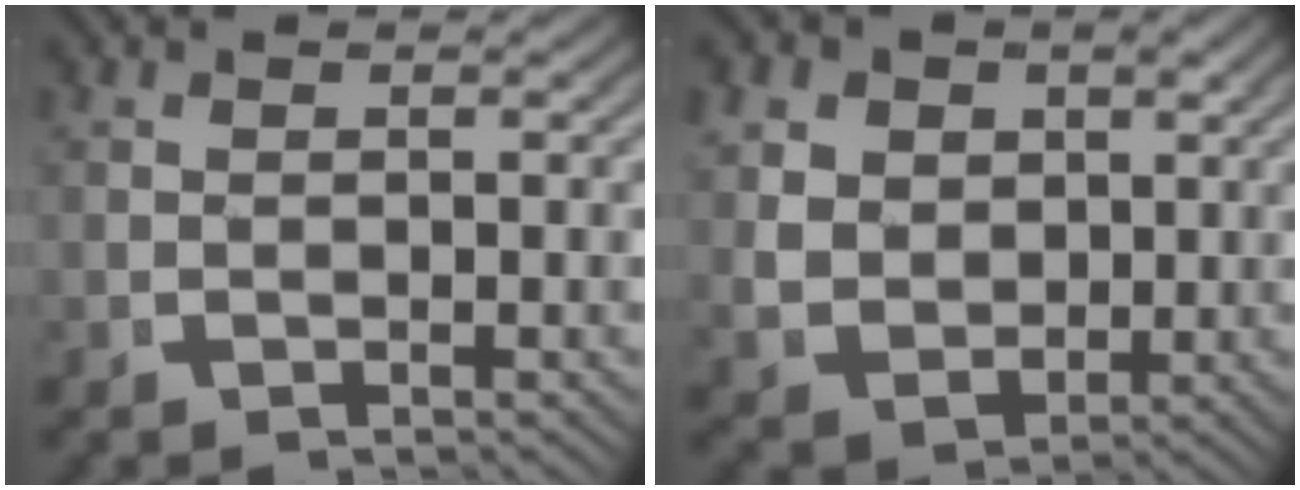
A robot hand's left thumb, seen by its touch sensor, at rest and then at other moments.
{"total": 7.2, "force": [0.6, 6.0, 4.0], "torque": [-0.101, -0.040, 0.031]}